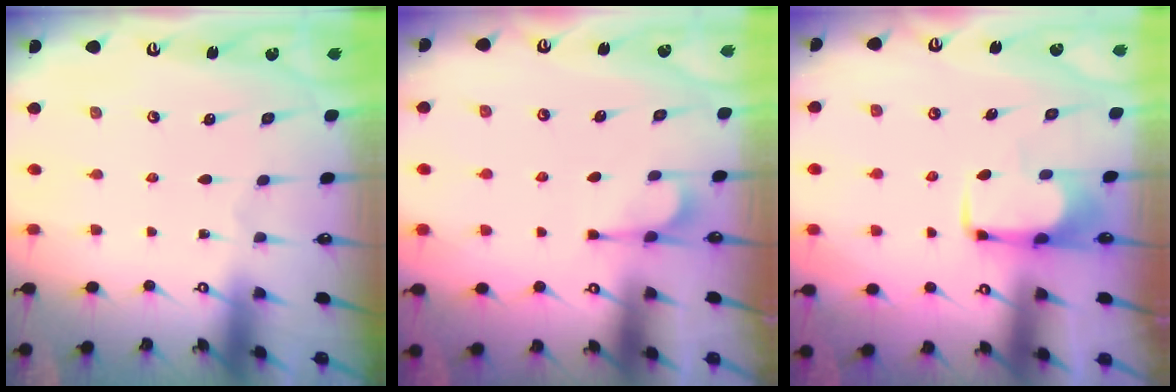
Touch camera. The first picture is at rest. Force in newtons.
{"total": 2.4, "press": 2.2, "slide": 1.0}
{"total": 1.8, "press": 1.8, "slide": 0.5}